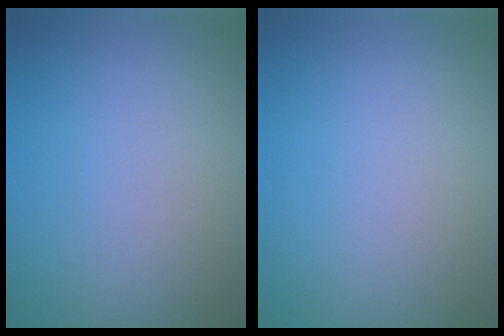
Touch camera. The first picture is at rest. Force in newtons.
{"total": 0.0}